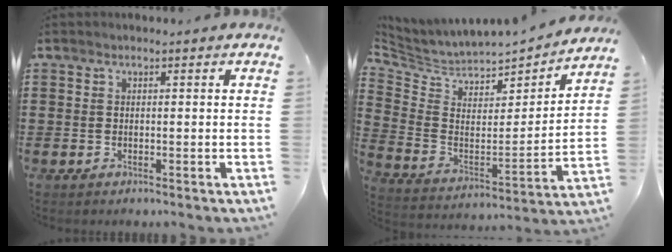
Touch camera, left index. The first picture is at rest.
{"total": 4.1, "force": [3.8, 1.5, 0.2], "torque": [-0.036, -0.045, 0.060]}